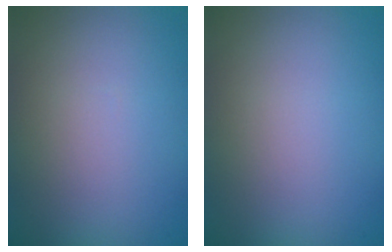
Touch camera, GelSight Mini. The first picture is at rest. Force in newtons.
{"total": 0.0}